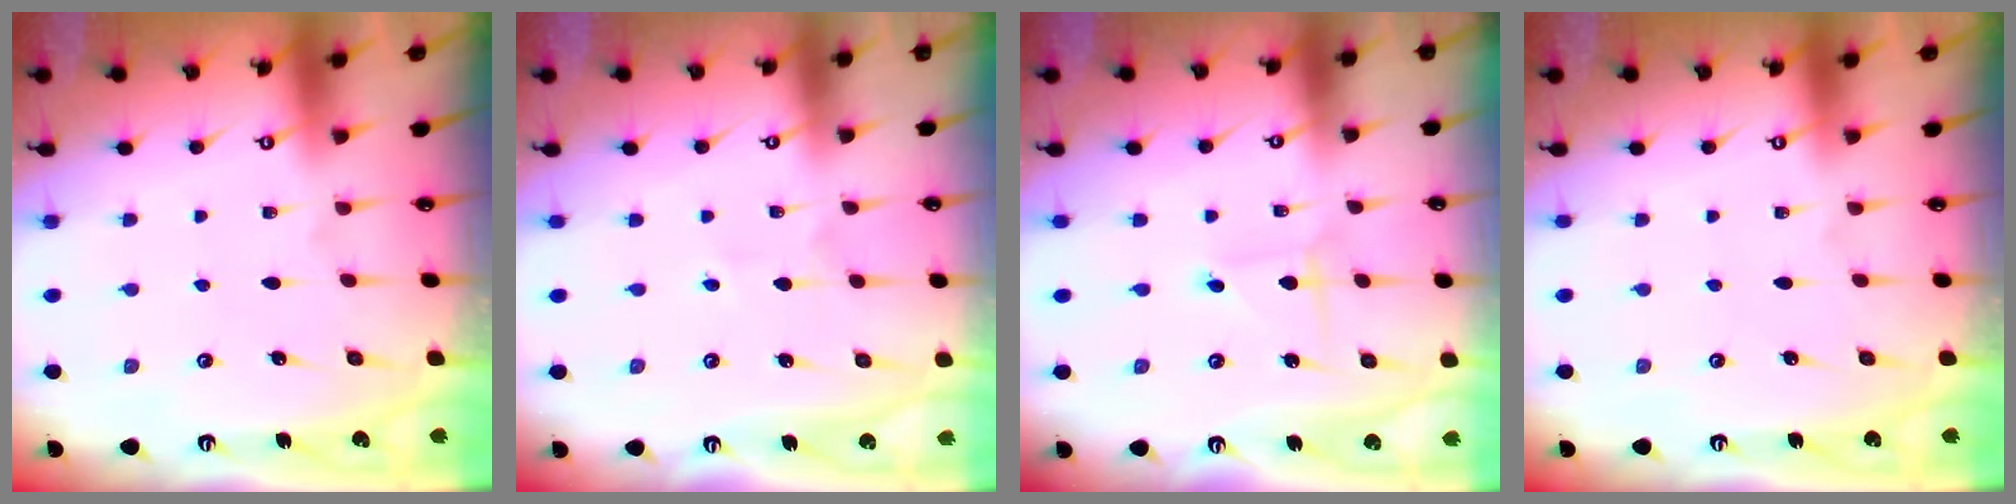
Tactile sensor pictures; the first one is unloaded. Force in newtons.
{"total": 1.9, "press": 1.9, "slide": 0.5}
{"total": 1.4, "press": 1.4, "slide": 0.1}
{"total": 0.0}